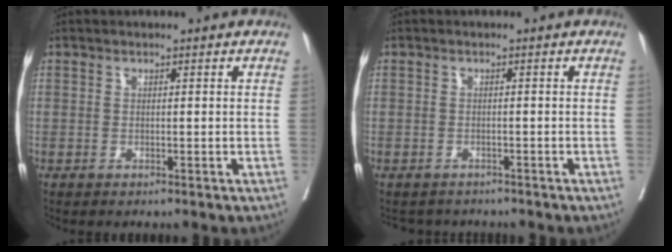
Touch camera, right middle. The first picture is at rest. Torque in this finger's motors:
{"motor_torque": [-0.04, -0.11, -0.02, -0.01]}